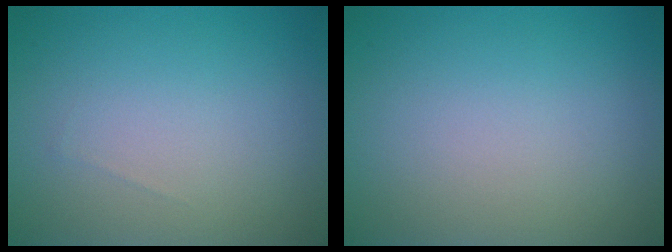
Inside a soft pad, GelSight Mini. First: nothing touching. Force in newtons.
{"total": 0.0}